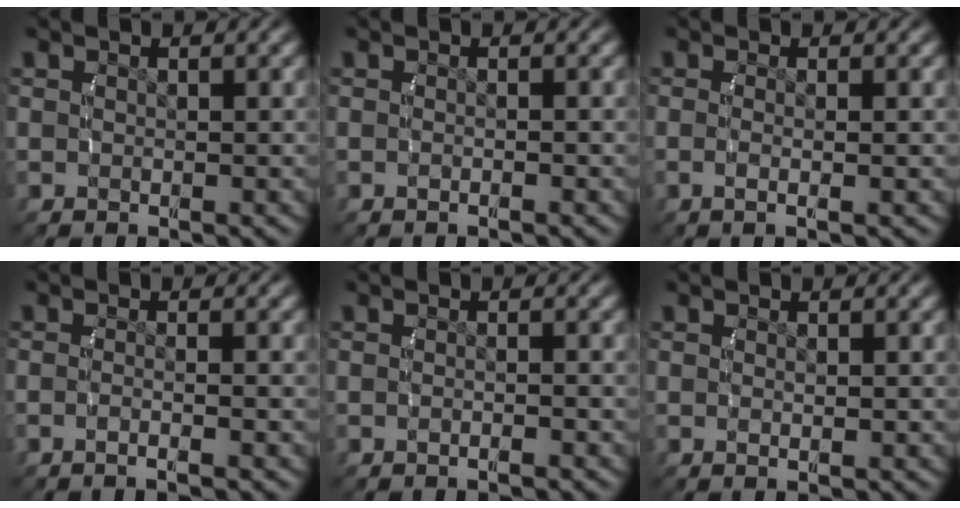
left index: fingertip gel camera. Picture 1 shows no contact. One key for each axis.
{"total": 0.7, "fx": -0.6, "fy": 0.0, "fz": 0.4, "tx": -0.008, "ty": 0.002, "tz": -0.013}
{"total": 1.5, "fx": -0.6, "fy": -0.1, "fz": 1.4, "tx": -0.039, "ty": -0.011, "tz": -0.004}
{"total": 1.6, "fx": -1.2, "fy": -0.1, "fz": 1.1, "tx": -0.028, "ty": -0.004, "tz": -0.020}
{"total": 1.0, "fx": -0.9, "fy": -0.1, "fz": 0.5, "tx": -0.011, "ty": 0.001, "tz": -0.017}
{"total": 0.5, "fx": 0.0, "fy": 0.1, "fz": 0.5, "tx": -0.016, "ty": -0.008, "tz": 0.004}